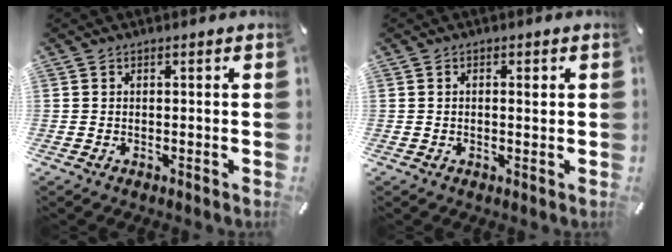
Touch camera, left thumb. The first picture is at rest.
{"total": 1.4, "force": [0.2, 0.7, 1.2], "torque": [-0.016, 0.000, 0.000]}